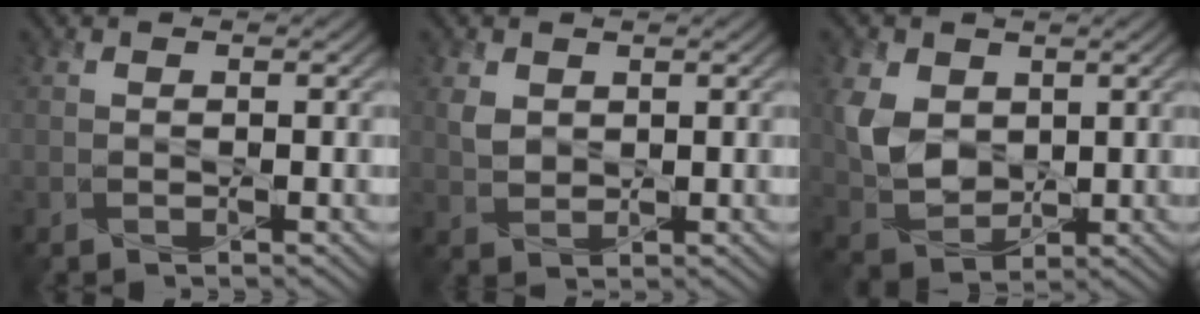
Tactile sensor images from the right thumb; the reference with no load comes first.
{"total": 2.3, "force": [1.0, 1.7, 1.2], "torque": [-0.034, -0.002, 0.024]}
{"total": 7.0, "force": [1.7, 5.3, 4.2], "torque": [-0.111, -0.005, 0.036]}